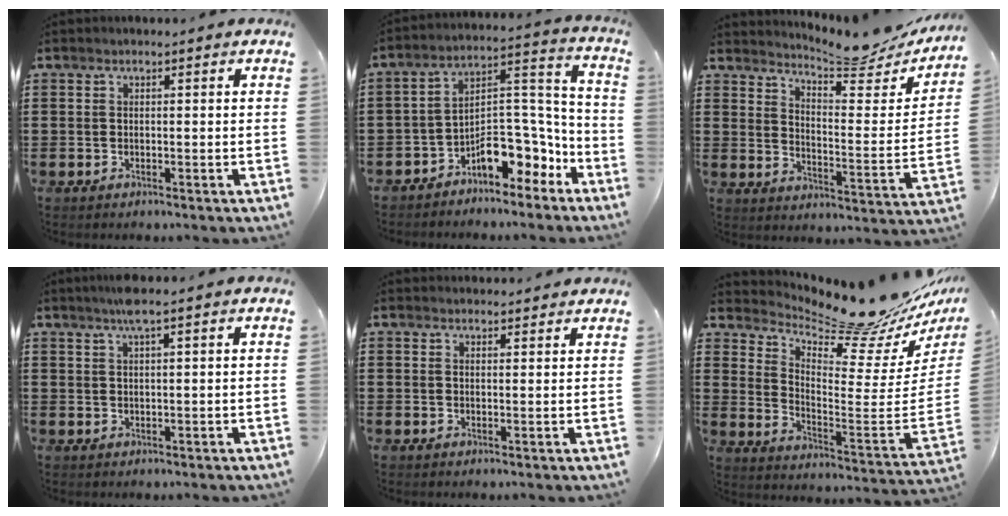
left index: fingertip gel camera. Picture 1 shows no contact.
{"total": 8.0, "force": [-6.1, 3.6, 3.7], "torque": [-0.065, 0.007, -0.120]}
{"total": 7.4, "force": [6.8, 1.0, 2.7], "torque": [-0.057, -0.049, 0.116]}
{"total": 3.0, "force": [2.0, 0.0, 2.2], "torque": [-0.049, 0.003, 0.036]}
{"total": 1.8, "force": [1.8, 0.2, 0.0], "torque": [-0.005, 0.000, 0.036]}
{"total": 11.0, "force": [10.3, 1.2, 3.7], "torque": [-0.072, -0.097, 0.165]}